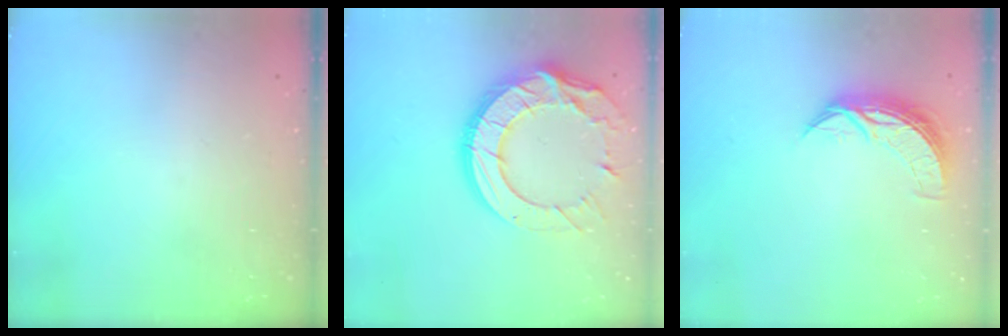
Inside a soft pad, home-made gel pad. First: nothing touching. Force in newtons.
{"total": 20.2, "press": 20.1, "slide": 1.7}
{"total": 7.5, "press": 7.5, "slide": 0.4}